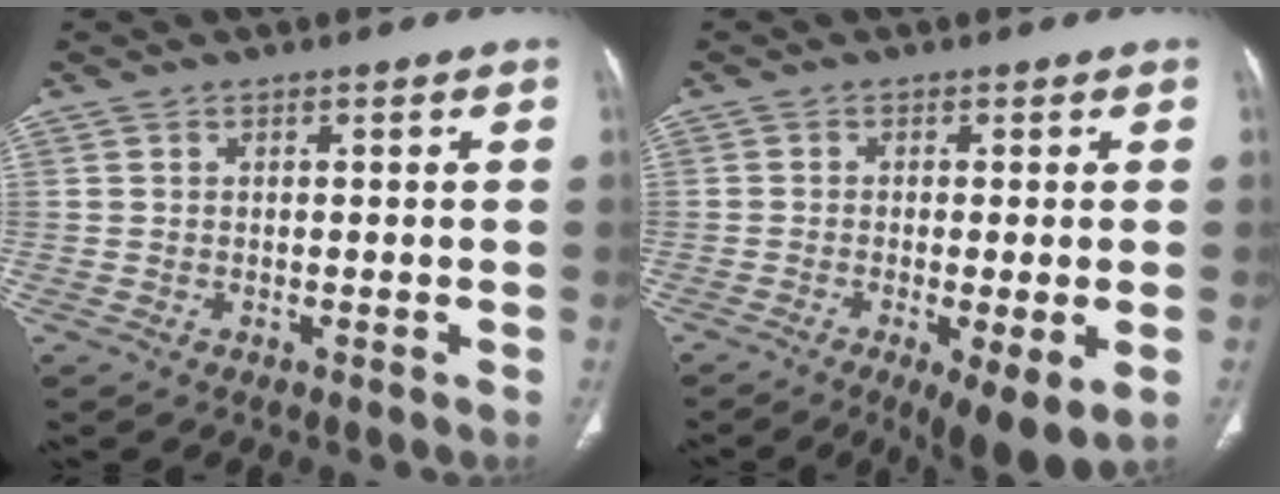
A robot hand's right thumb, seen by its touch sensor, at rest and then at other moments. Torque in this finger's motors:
{"motor_torque": [0.06, 0.55, -0.11, -0.17, -0.01]}